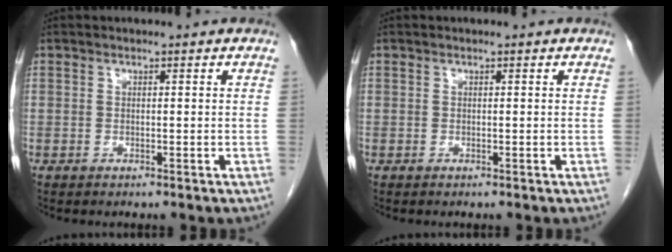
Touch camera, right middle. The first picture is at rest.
{"total": 0.0}